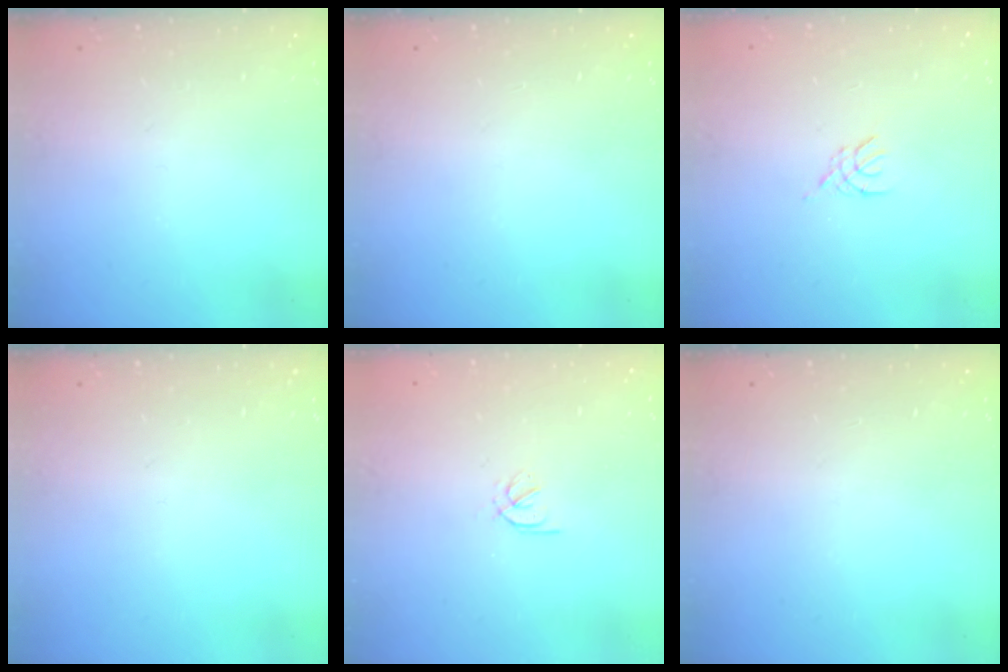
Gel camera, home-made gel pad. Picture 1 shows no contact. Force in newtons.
{"total": 0.0}
{"total": 2.6, "press": 2.5, "slide": 0.6}
{"total": 0.0}
{"total": 1.5, "press": 1.4, "slide": 0.5}
{"total": 0.0}